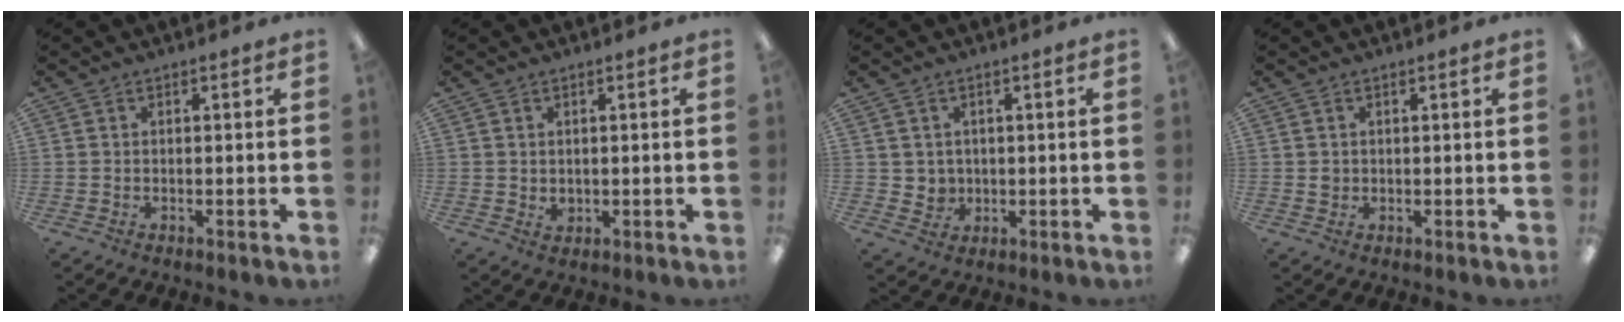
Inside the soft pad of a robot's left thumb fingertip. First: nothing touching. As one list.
[{"total": 1.5, "force": [1.0, 0.9, 0.6], "torque": [-0.012, 0.001, 0.018]}, {"total": 3.3, "force": [1.6, 2.8, -0.1], "torque": [-0.001, -0.006, 0.029]}, {"total": 1.1, "force": [0.4, 0.9, 0.3], "torque": [-0.008, 0.004, 0.006]}]